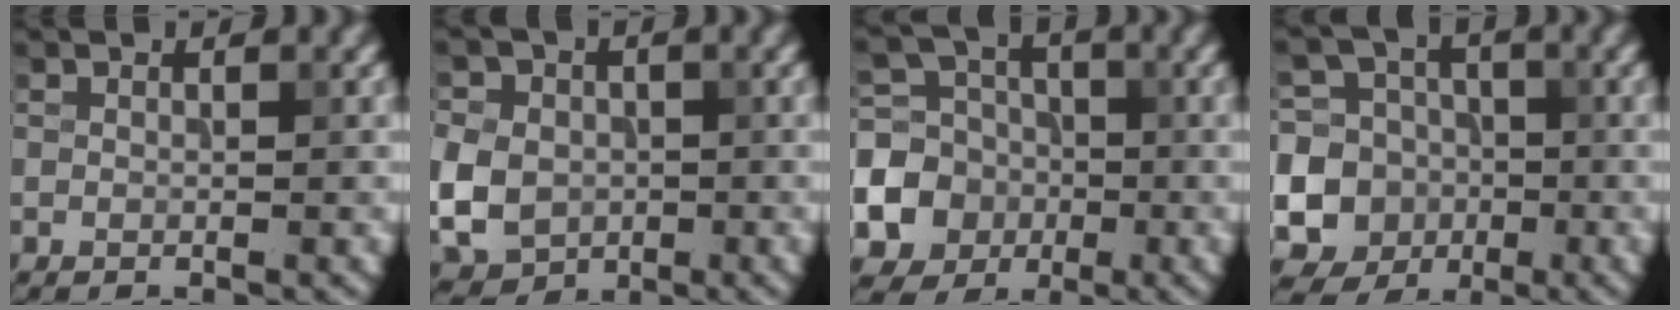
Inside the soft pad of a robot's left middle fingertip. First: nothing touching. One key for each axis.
{"total": 7.9, "fx": -0.9, "fy": 6.8, "fz": 3.8, "tx": -0.088, "ty": -0.008, "tz": -0.041}
{"total": 11.3, "fx": -3.3, "fy": 10.4, "fz": 3.1, "tx": -0.082, "ty": -0.018, "tz": -0.073}
{"total": 15.1, "fx": -3.5, "fy": 14.4, "fz": 3.2, "tx": -0.103, "ty": 0.000, "tz": -0.074}